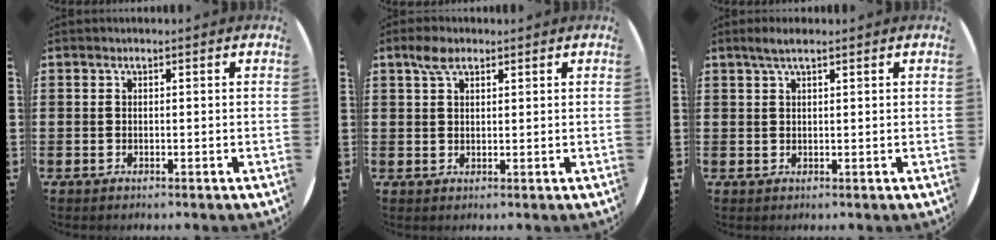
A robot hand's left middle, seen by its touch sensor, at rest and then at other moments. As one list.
[{"total": 3.2, "force": [2.2, 1.6, 1.7], "torque": [-0.030, 0.004, 0.038]}, {"total": 2.0, "force": [1.4, 0.2, 1.4], "torque": [-0.029, 0.004, 0.025]}]